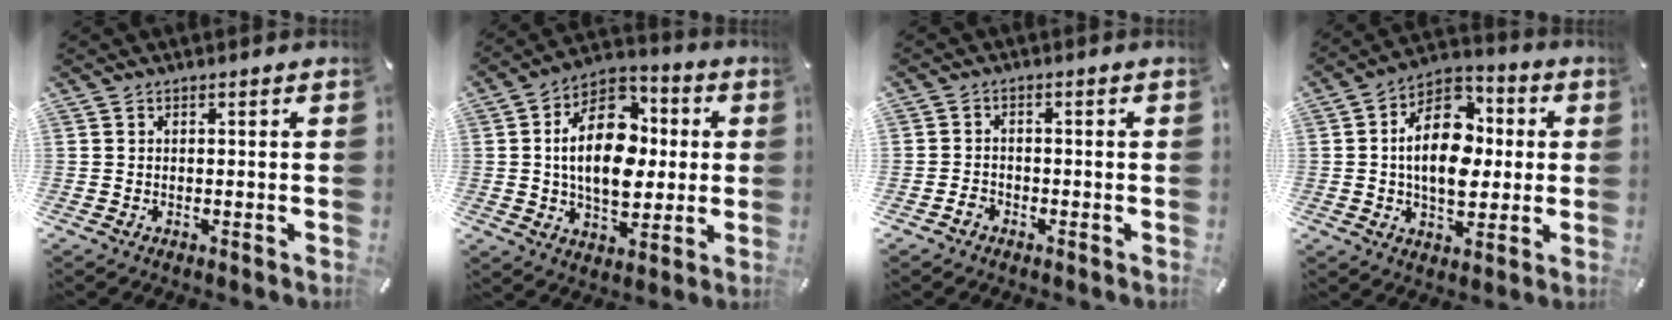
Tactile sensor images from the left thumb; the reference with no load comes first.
{"total": 18.3, "force": [1.6, 12.3, 13.4], "torque": [-0.241, 0.004, 0.026]}
{"total": 2.5, "force": [-1.4, 2.0, 0.6], "torque": [-0.009, 0.007, -0.030]}
{"total": 16.0, "force": [0.8, 11.1, 11.5], "torque": [-0.200, 0.004, 0.013]}